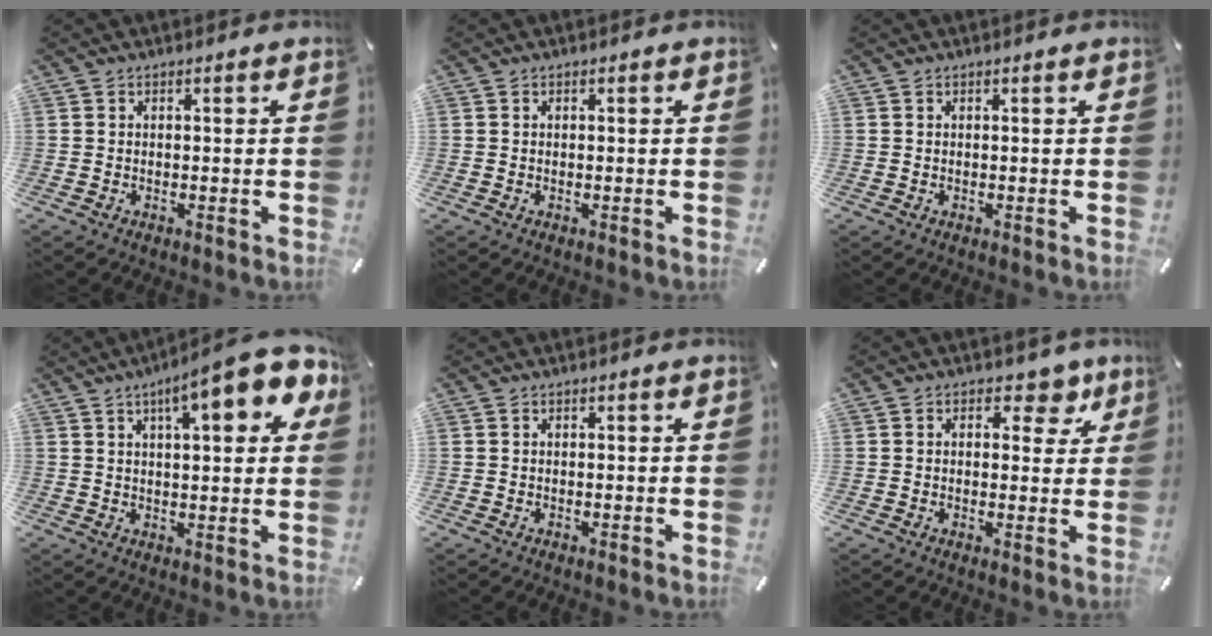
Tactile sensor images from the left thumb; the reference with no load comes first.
{"total": 0.0}
{"total": 0.0}
{"total": 13.6, "force": [7.1, 4.0, 10.9], "torque": [-0.159, -0.026, 0.112]}
{"total": 0.0}
{"total": 6.5, "force": [3.3, 4.0, 4.0], "torque": [-0.025, -0.017, 0.046]}